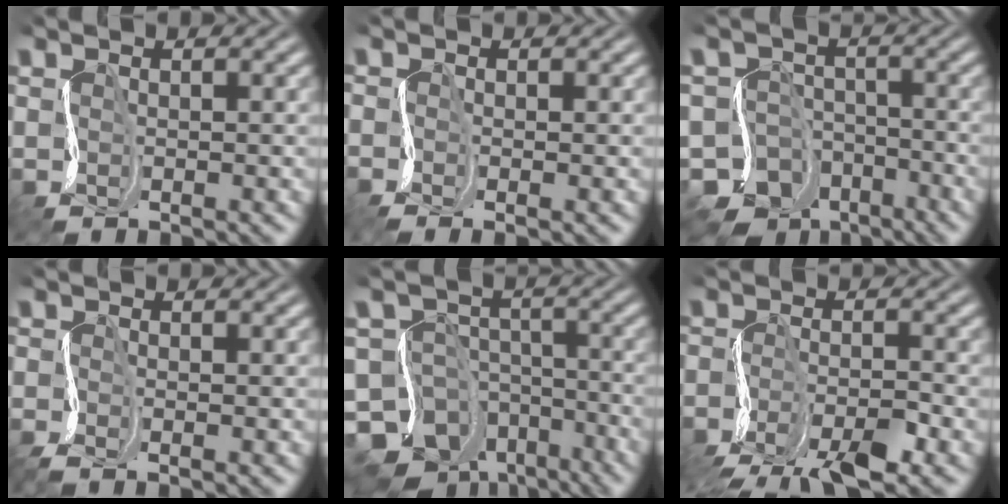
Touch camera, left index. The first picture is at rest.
{"total": 1.2, "force": [-1.1, -0.1, 0.6], "torque": [-0.015, -0.005, -0.028]}
{"total": 7.4, "force": [-5.5, 4.6, 1.8], "torque": [-0.018, -0.008, -0.101]}
{"total": 1.4, "force": [-1.2, -0.1, 0.8], "torque": [-0.023, -0.004, -0.032]}
{"total": 10.7, "force": [-7.5, 6.5, 3.8], "torque": [-0.066, 0.006, -0.133]}
{"total": 5.6, "force": [-4.1, 1.3, 3.6], "torque": [-0.069, -0.006, -0.085]}